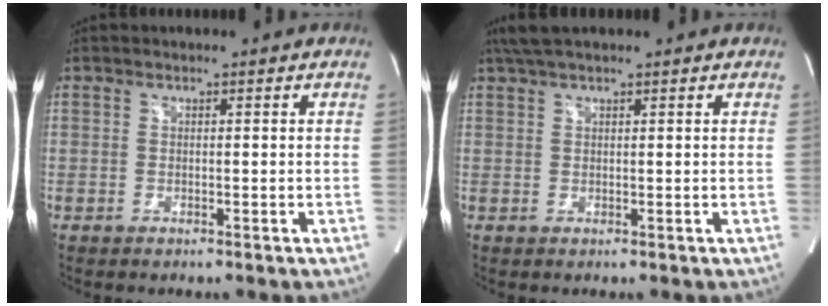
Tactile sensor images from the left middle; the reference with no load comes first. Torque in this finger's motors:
{"motor_torque": [0.41, -0.03, 0.00, 0.02]}